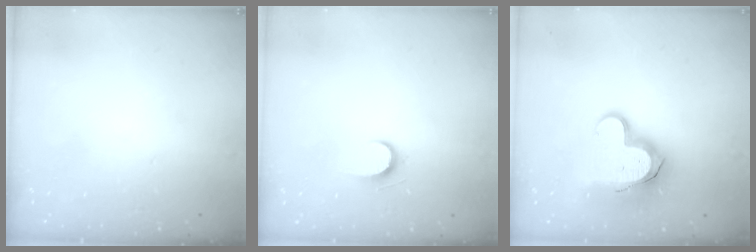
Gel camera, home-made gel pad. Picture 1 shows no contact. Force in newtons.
{"total": 6.0, "press": 6.0, "slide": 0.7}
{"total": 14.1, "press": 14.0, "slide": 1.2}